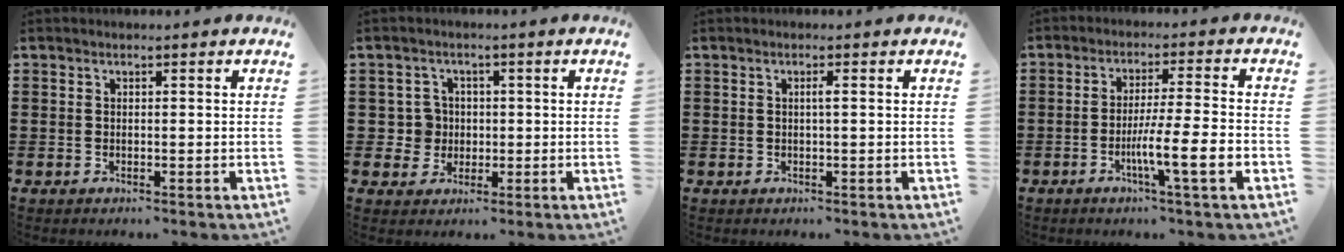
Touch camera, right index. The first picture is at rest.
{"total": 3.9, "force": [-0.2, 3.7, 0.9], "torque": [-0.037, 0.011, -0.007]}
{"total": 0.9, "force": [0.0, -0.1, 0.9], "torque": [-0.017, -0.003, 0.000]}
{"total": 8.0, "force": [-2.9, 0.1, 7.4], "torque": [-0.128, -0.010, -0.052]}